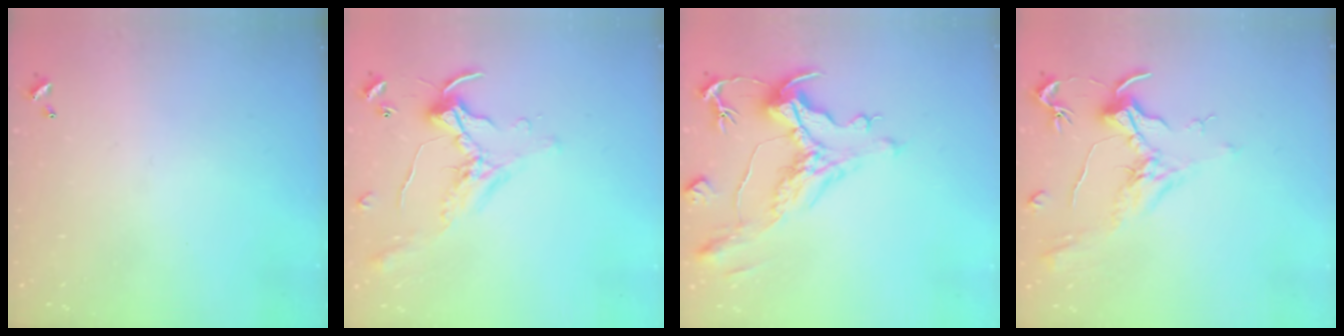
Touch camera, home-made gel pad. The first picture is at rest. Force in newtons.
{"total": 0.8, "press": 0.8, "slide": 0.2}
{"total": 1.9, "press": 0.8, "slide": 1.7}
{"total": 2.0, "press": 1.8, "slide": 0.8}